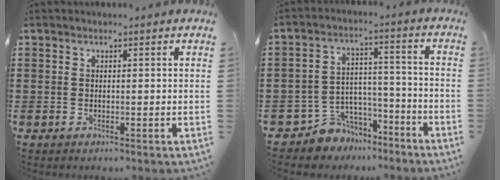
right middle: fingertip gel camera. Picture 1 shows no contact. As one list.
[{"total": 6.2, "force": [-5.5, 2.7, 0.0], "torque": [-0.021, 0.005, -0.112]}]